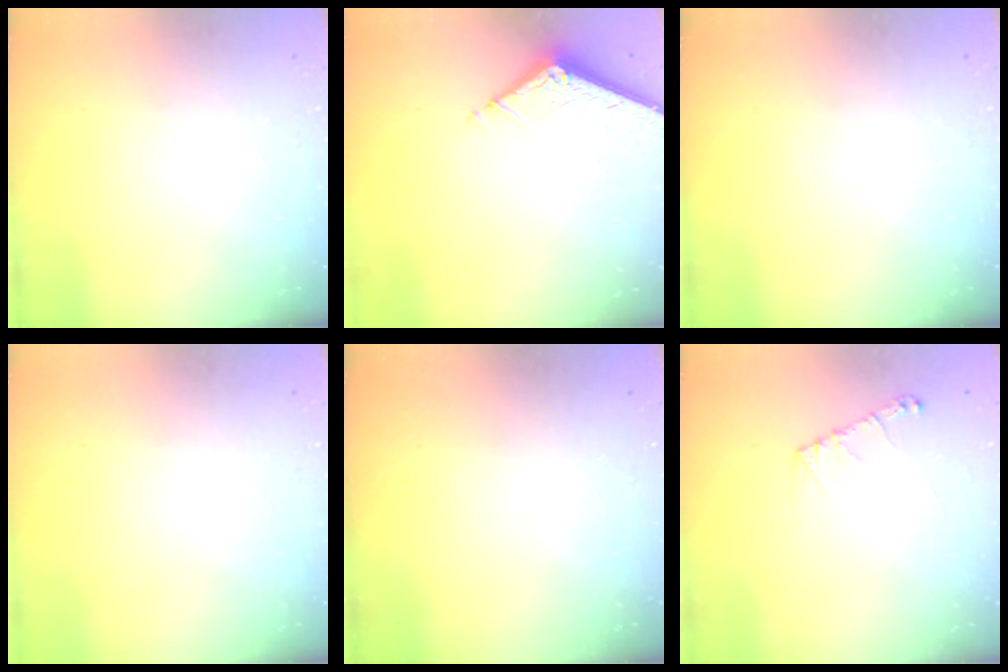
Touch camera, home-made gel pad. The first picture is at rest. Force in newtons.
{"total": 6.7, "press": 6.7, "slide": 0.2}
{"total": 0.0}
{"total": 0.0}
{"total": 0.0}
{"total": 5.4, "press": 5.3, "slide": 0.7}